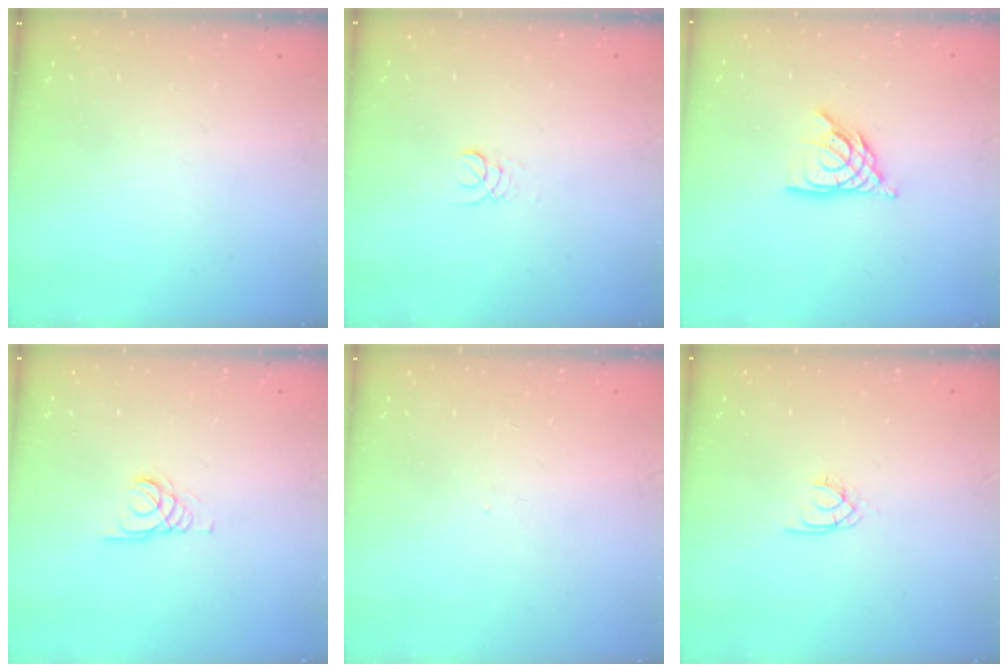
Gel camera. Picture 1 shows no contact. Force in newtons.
{"total": 1.6, "press": 1.6, "slide": 0.3}
{"total": 9.4, "press": 9.3, "slide": 1.1}
{"total": 1.4, "press": 1.3, "slide": 0.2}
{"total": 0.9, "press": 0.8, "slide": 0.4}
{"total": 1.7, "press": 1.7, "slide": 0.2}